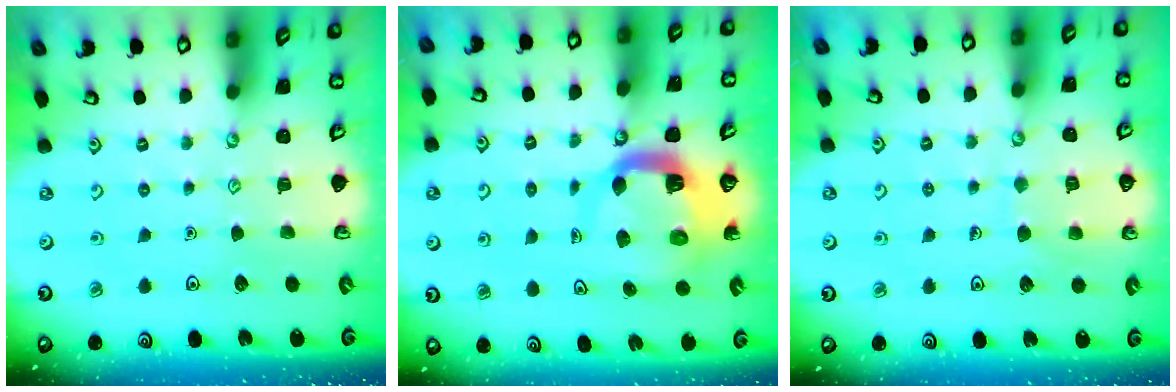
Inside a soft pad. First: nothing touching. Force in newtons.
{"total": 8.0, "press": 7.9, "slide": 1.0}
{"total": 6.5, "press": 6.5, "slide": 0.5}